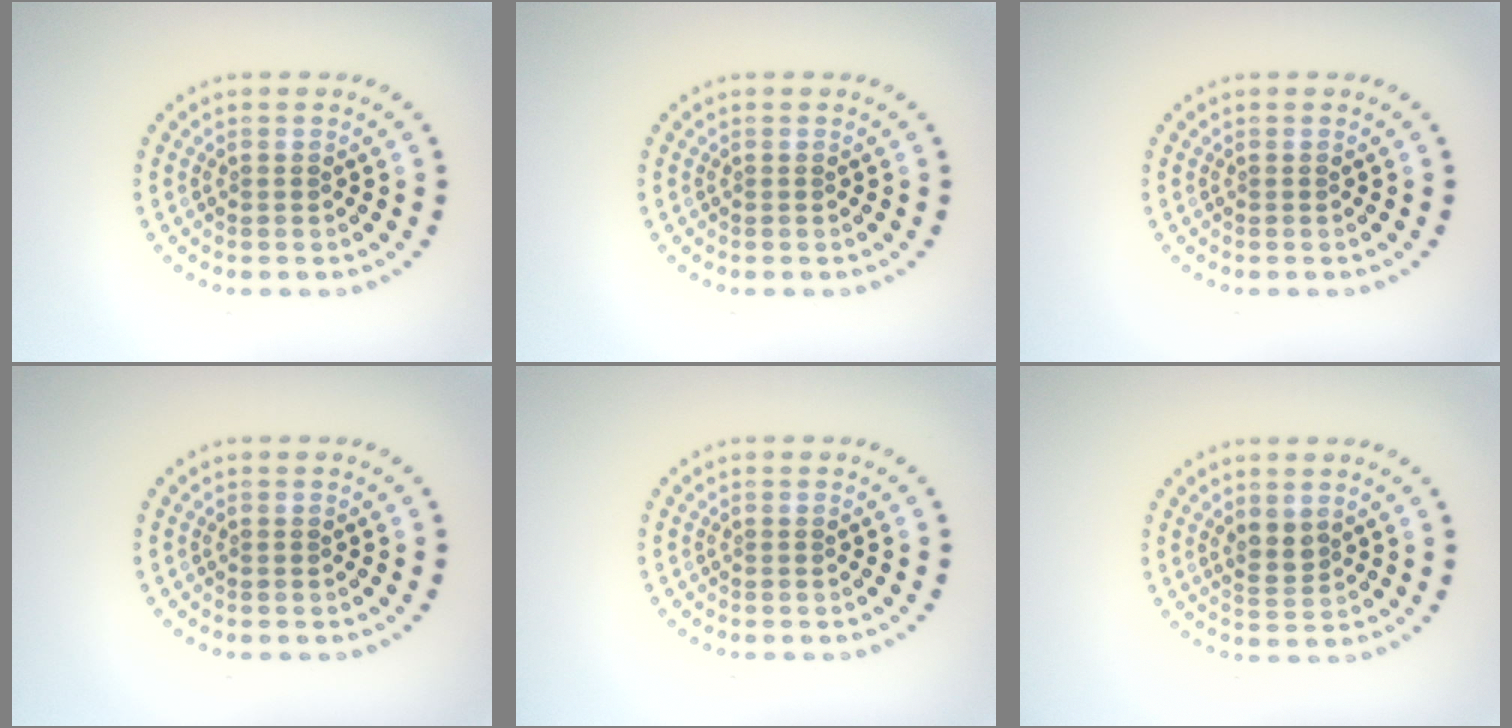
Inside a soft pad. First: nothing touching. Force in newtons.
{"total": 0.0}
{"total": 0.0}
{"total": 0.0}
{"total": 0.0}
{"total": 1.7, "press": 1.6, "slide": 0.7}